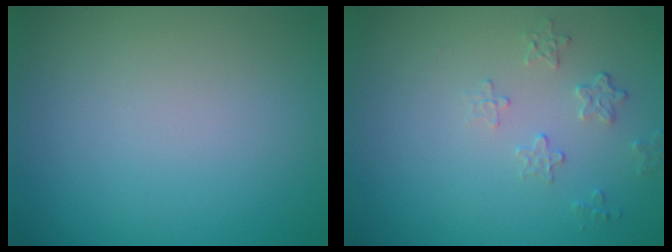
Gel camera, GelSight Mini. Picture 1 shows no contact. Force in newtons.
{"total": 1.6, "press": 0.9, "slide": 1.4}